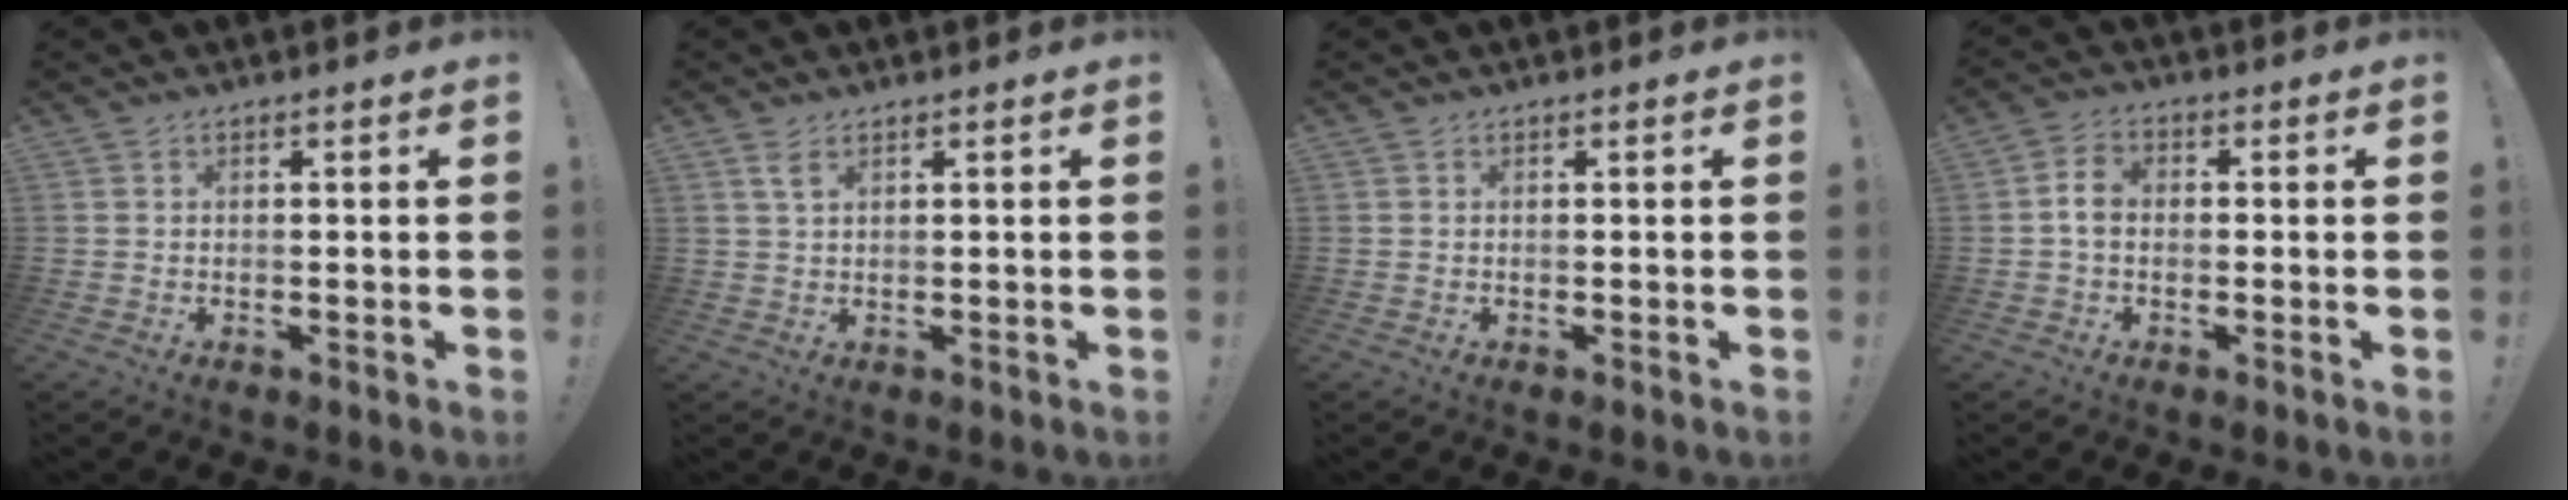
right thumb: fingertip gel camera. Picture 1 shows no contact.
{"total": 2.8, "force": [1.5, 1.1, 2.2], "torque": [-0.046, 0.001, 0.026]}
{"total": 0.0}
{"total": 5.0, "force": [-0.4, 3.5, 3.6], "torque": [-0.063, 0.009, -0.007]}